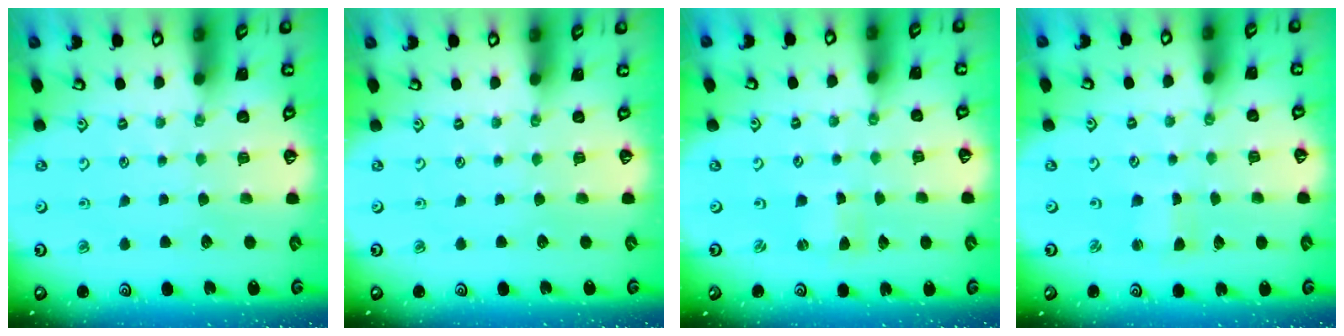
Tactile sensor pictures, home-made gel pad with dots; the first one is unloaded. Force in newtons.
{"total": 0.0}
{"total": 0.0}
{"total": 1.6, "press": 1.6, "slide": 0.3}